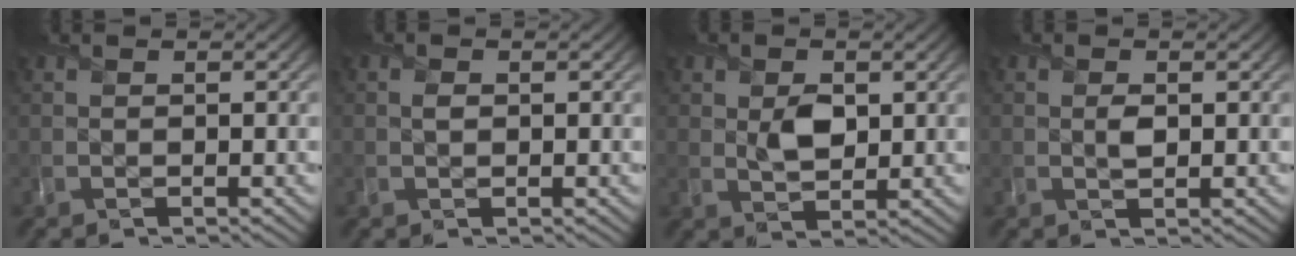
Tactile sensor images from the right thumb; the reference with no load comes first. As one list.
[{"total": 0.8, "force": [0.2, 0.7, 0.4], "torque": [-0.007, 0.001, 0.002]}, {"total": 3.5, "force": [0.8, 2.4, 2.4], "torque": [-0.048, -0.003, 0.016]}, {"total": 1.4, "force": [0.2, 0.9, 1.1], "torque": [-0.020, -0.001, 0.004]}]